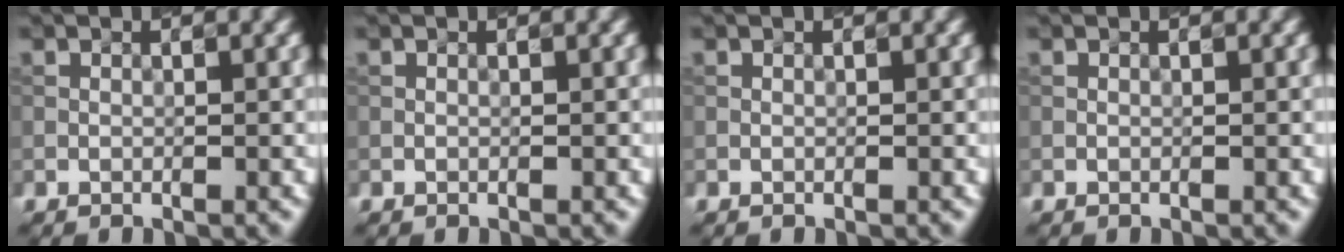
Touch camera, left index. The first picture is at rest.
{"total": 0.0}
{"total": 0.0}
{"total": 0.0}